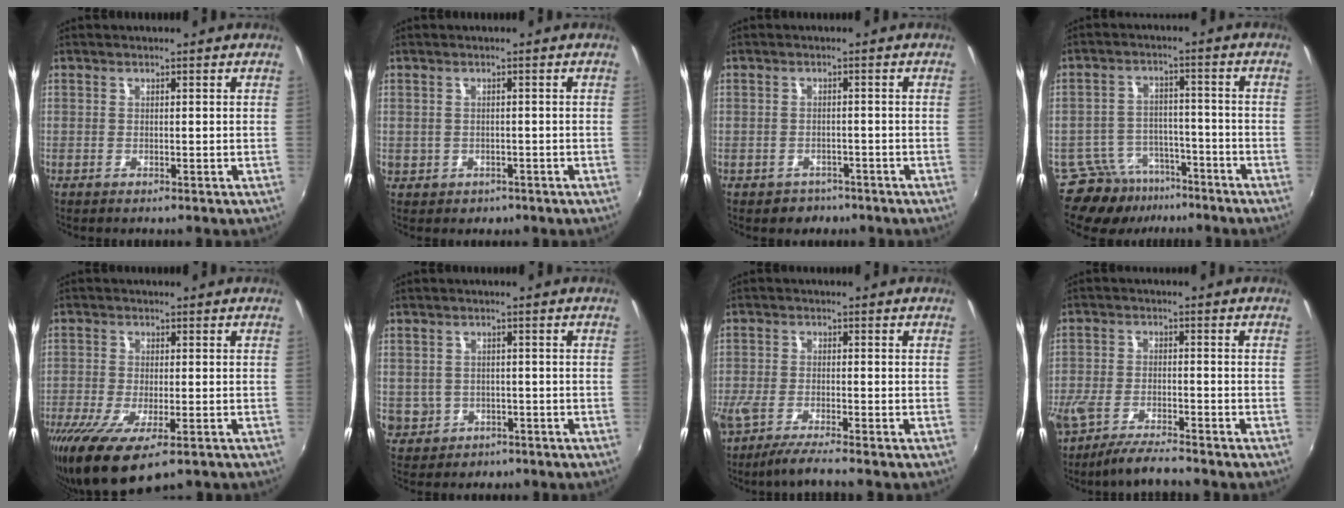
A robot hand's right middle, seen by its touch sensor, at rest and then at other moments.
{"total": 2.7, "force": [-0.6, 2.5, 0.8], "torque": [-0.019, -0.004, 0.000]}
{"total": 3.0, "force": [-2.1, 2.1, 0.2], "torque": [-0.013, 0.000, -0.029]}
{"total": 8.8, "force": [-7.2, 4.7, 1.5], "torque": [-0.041, 0.015, -0.105]}
{"total": 11.4, "force": [-6.5, 3.4, 8.8], "torque": [-0.184, -0.054, -0.109]}
{"total": 6.1, "force": [-1.2, 5.7, 1.6], "torque": [-0.056, 0.000, -0.001]}
{"total": 6.5, "force": [-5.3, 0.0, 3.7], "torque": [-0.090, -0.028, -0.100]}
{"total": 8.6, "force": [-7.2, 1.4, 4.4], "torque": [-0.109, -0.030, -0.131]}